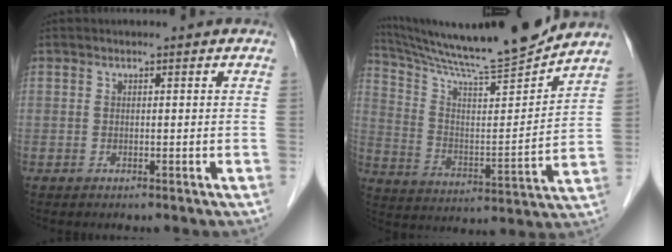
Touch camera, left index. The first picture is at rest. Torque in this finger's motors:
{"motor_torque": [0.99, -1.15, 0.50, 0.05]}